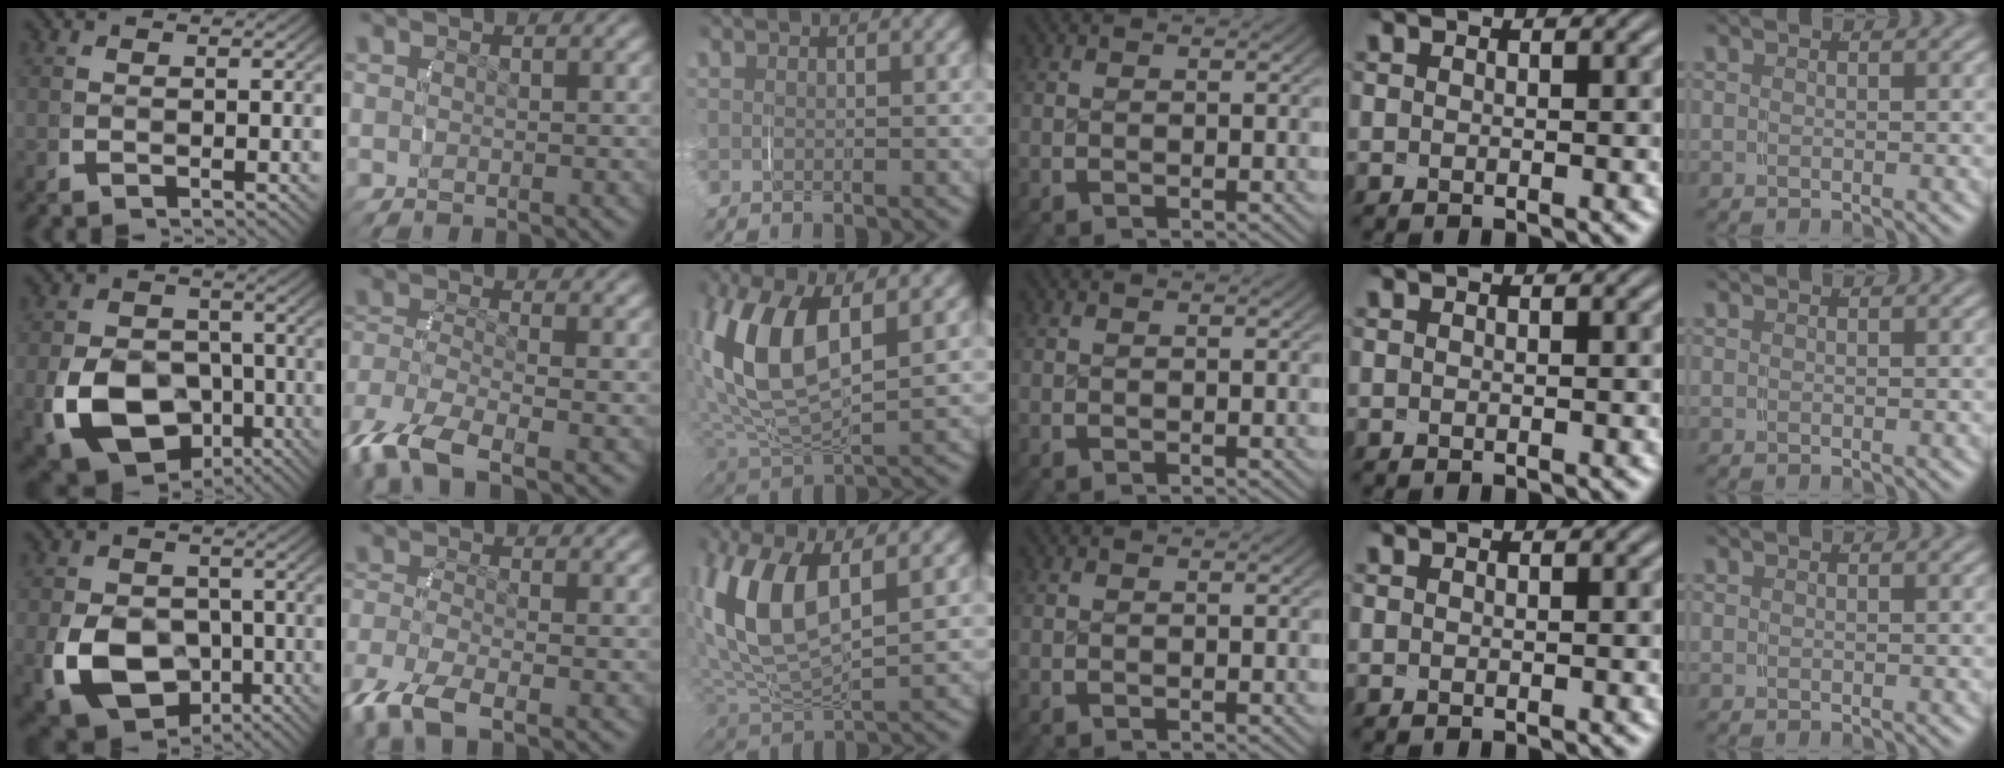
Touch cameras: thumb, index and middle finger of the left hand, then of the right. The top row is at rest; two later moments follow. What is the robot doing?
{"motion": "grasp_and_lifting", "object": "towel"}